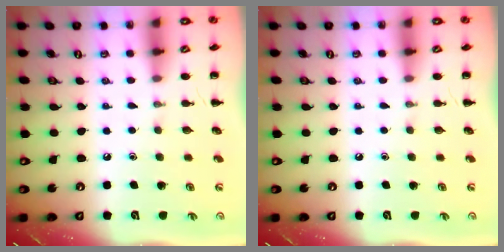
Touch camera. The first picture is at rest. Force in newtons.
{"total": 0.0}